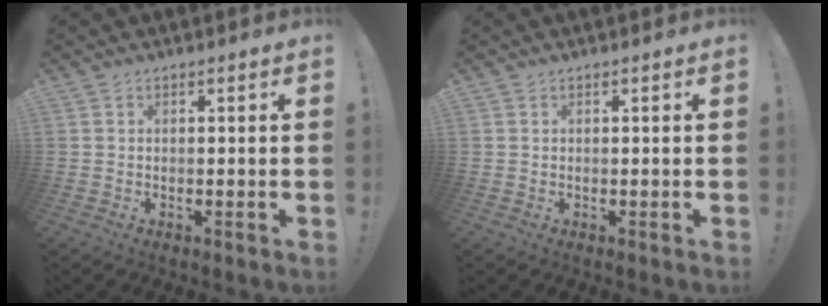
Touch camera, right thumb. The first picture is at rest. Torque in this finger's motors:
{"motor_torque": [-0.33, 0.13, 0.01, -0.13, 0.01]}